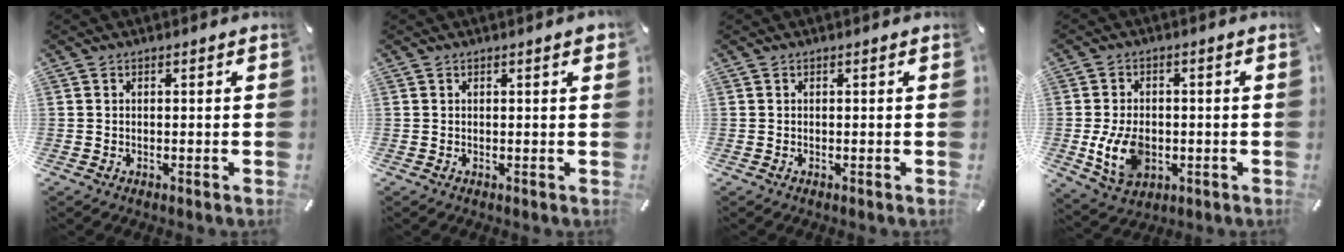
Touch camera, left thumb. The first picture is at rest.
{"total": 1.2, "force": [0.5, 0.2, 1.1], "torque": [-0.021, 0.001, 0.008]}
{"total": 0.0}
{"total": 9.9, "force": [-1.7, 7.2, 6.6], "torque": [-0.138, -0.002, -0.030]}